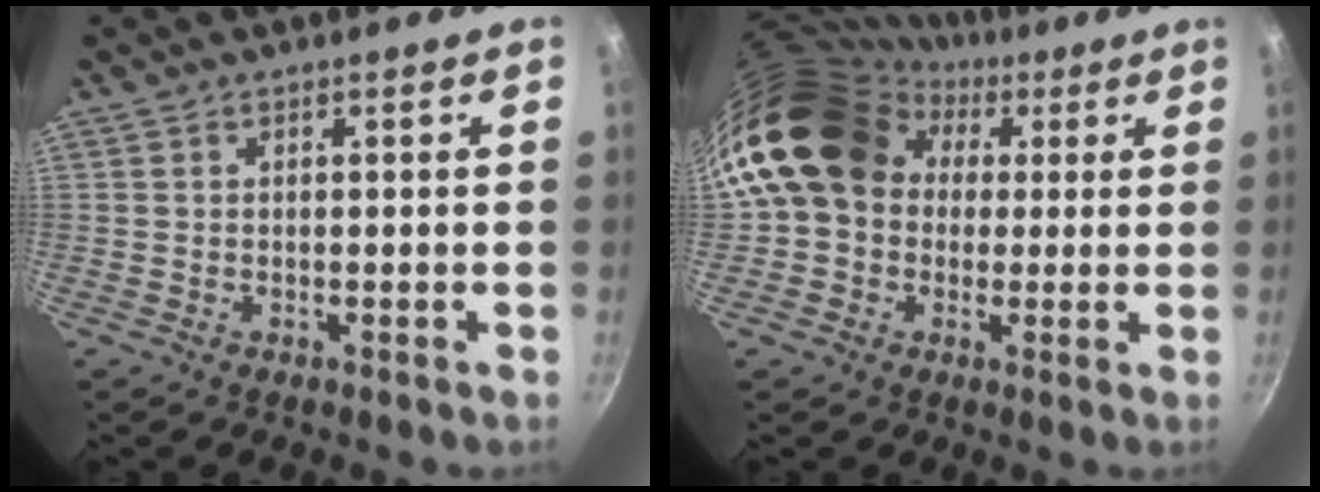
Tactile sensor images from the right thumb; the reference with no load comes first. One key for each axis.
{"total": 18.2, "fx": 2.9, "fy": 15.2, "fz": 9.6, "tx": -0.146, "ty": 0.050, "tz": 0.038}